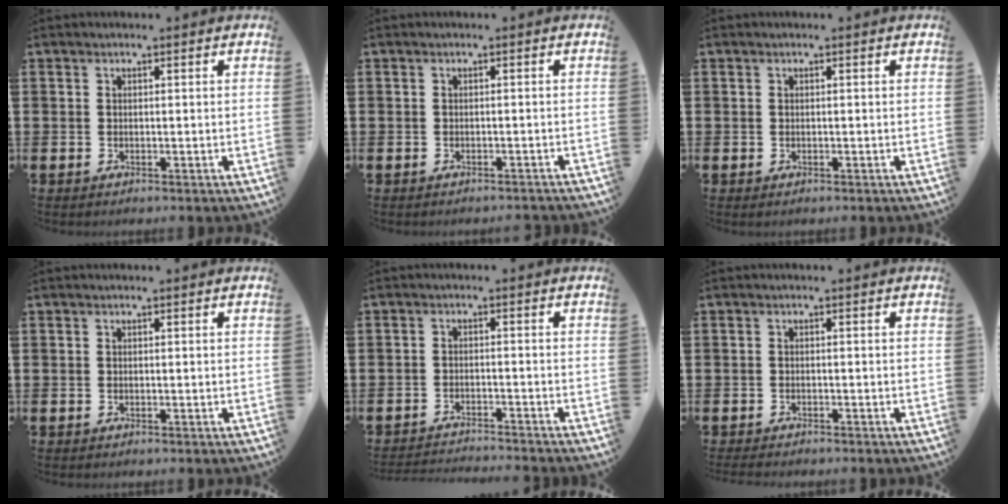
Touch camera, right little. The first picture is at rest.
{"total": 0.6, "force": [-0.6, -0.1, 0.1], "torque": [-0.001, 0.000, -0.012]}
{"total": 0.0}
{"total": 0.0}
{"total": 1.9, "force": [-1.9, -0.2, 0.0], "torque": [-0.001, 0.004, -0.041]}
{"total": 0.7, "force": [-0.7, 0.1, 0.2], "torque": [-0.005, 0.001, -0.014]}